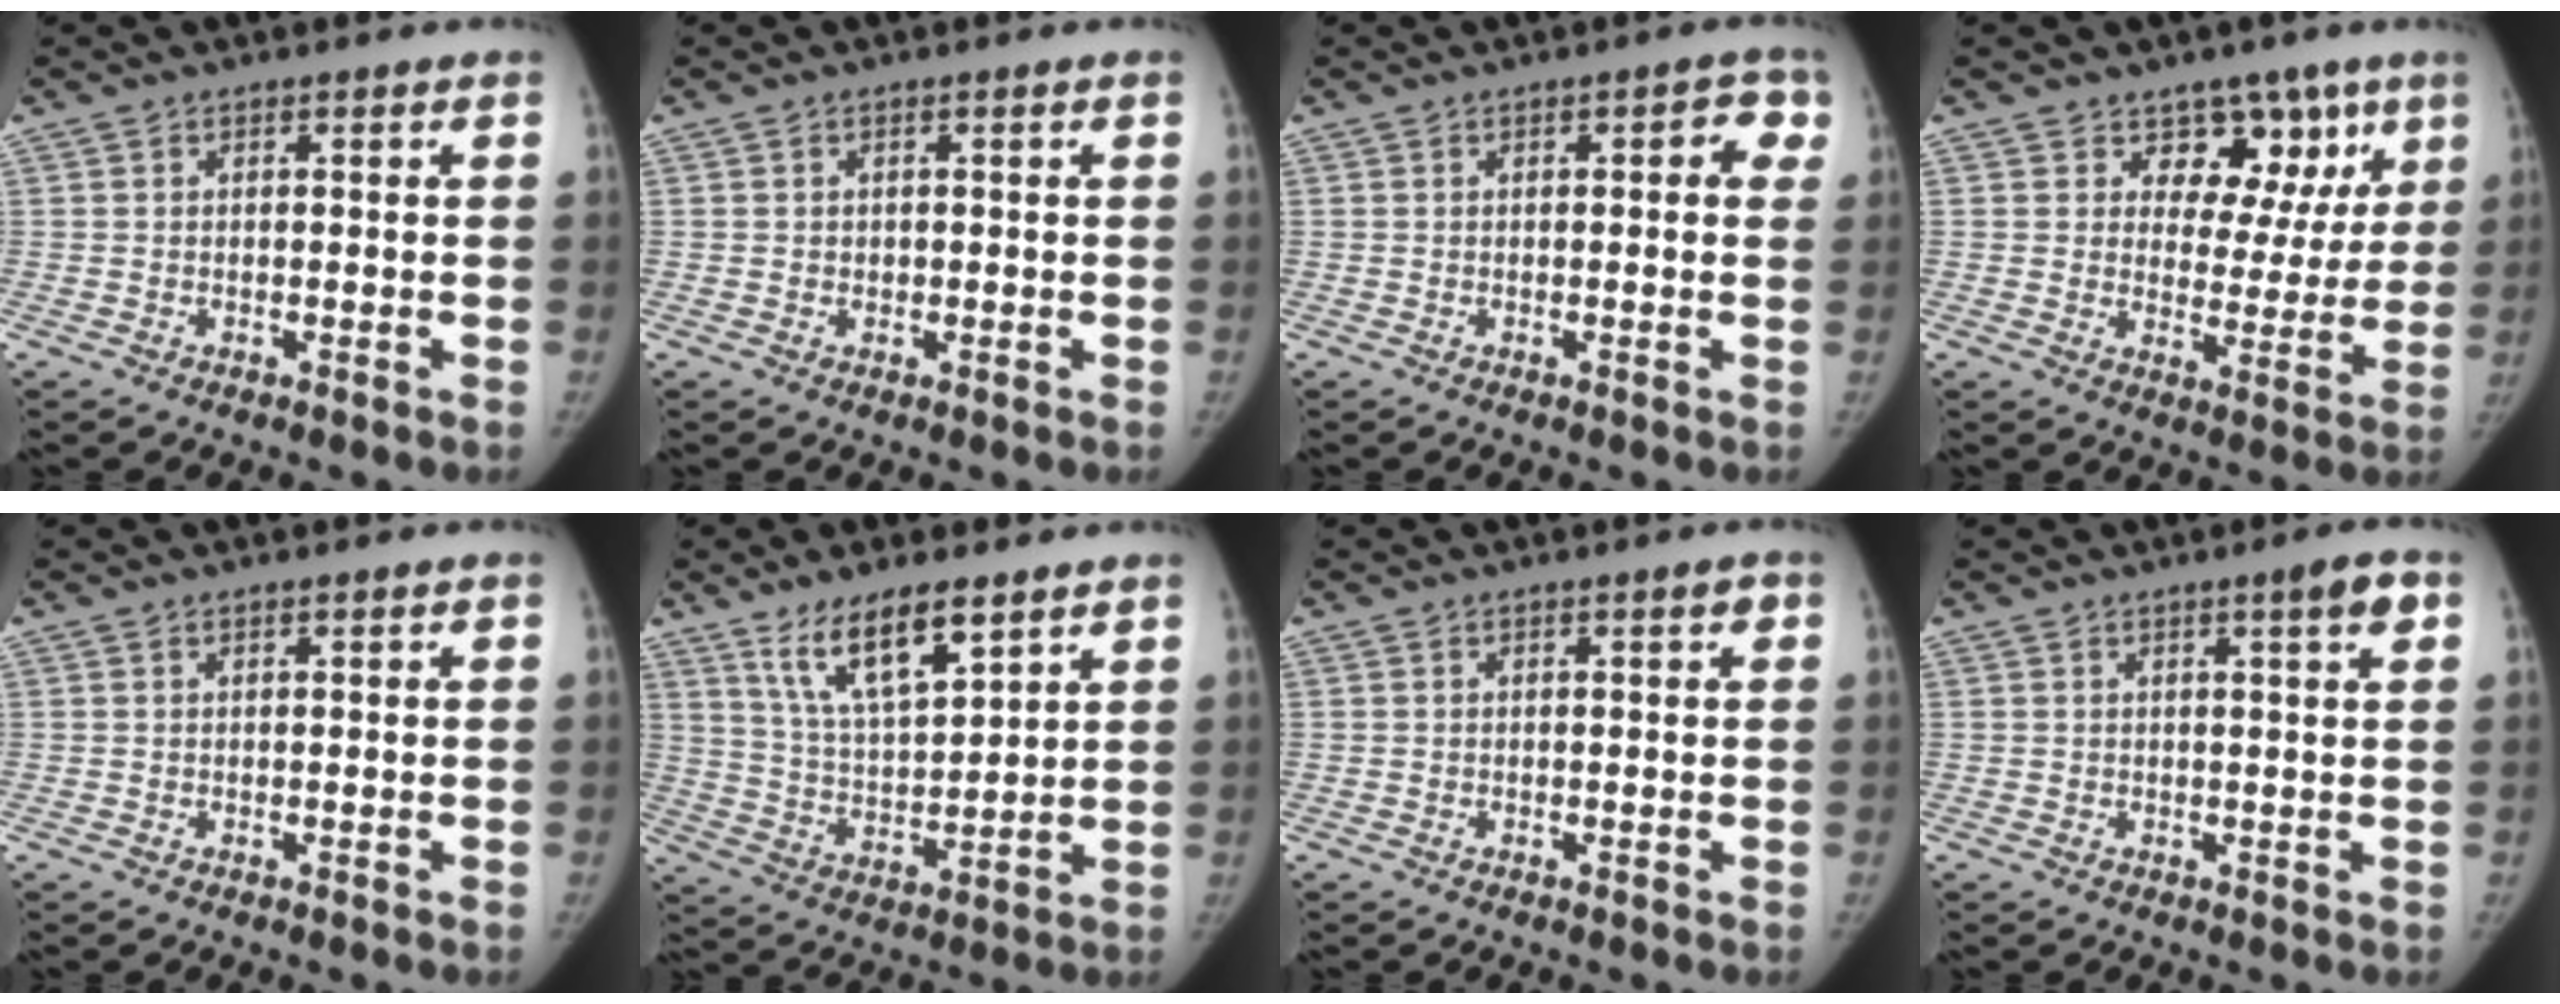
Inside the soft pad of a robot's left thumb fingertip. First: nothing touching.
{"total": 0.8, "force": [0.0, 0.7, 0.1], "torque": [0.007, 0.002, 0.000]}
{"total": 3.7, "force": [1.1, 1.7, 3.2], "torque": [-0.016, 0.004, 0.004]}
{"total": 10.4, "force": [6.4, 7.2, 3.8], "torque": [0.012, -0.023, 0.087]}
{"total": 0.0}
{"total": 11.4, "force": [7.5, 3.7, 7.9], "torque": [-0.124, -0.043, 0.146]}
{"total": 1.1, "force": [0.5, 0.2, 1.0], "torque": [-0.011, 0.001, 0.006]}
{"total": 3.5, "force": [1.7, 0.3, 3.0], "torque": [-0.037, -0.006, 0.024]}